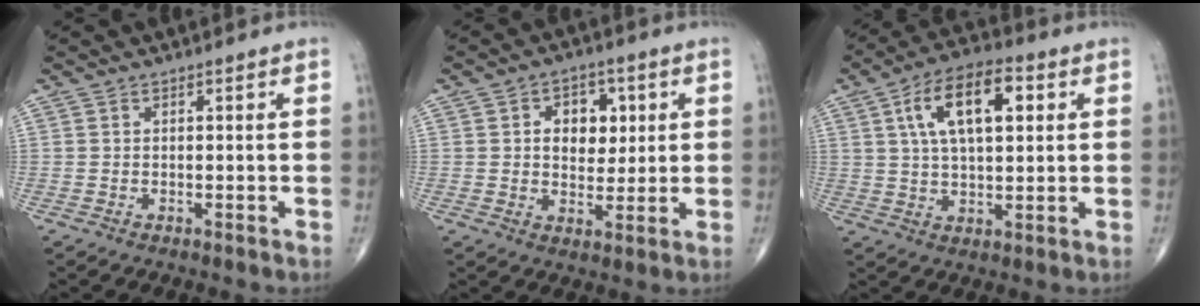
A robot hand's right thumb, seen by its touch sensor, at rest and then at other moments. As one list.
[{"total": 8.1, "force": [1.8, 5.8, 5.4], "torque": [-0.037, -0.004, 0.027]}, {"total": 13.9, "force": [4.2, 6.5, 11.5], "torque": [-0.189, 0.009, 0.068]}]